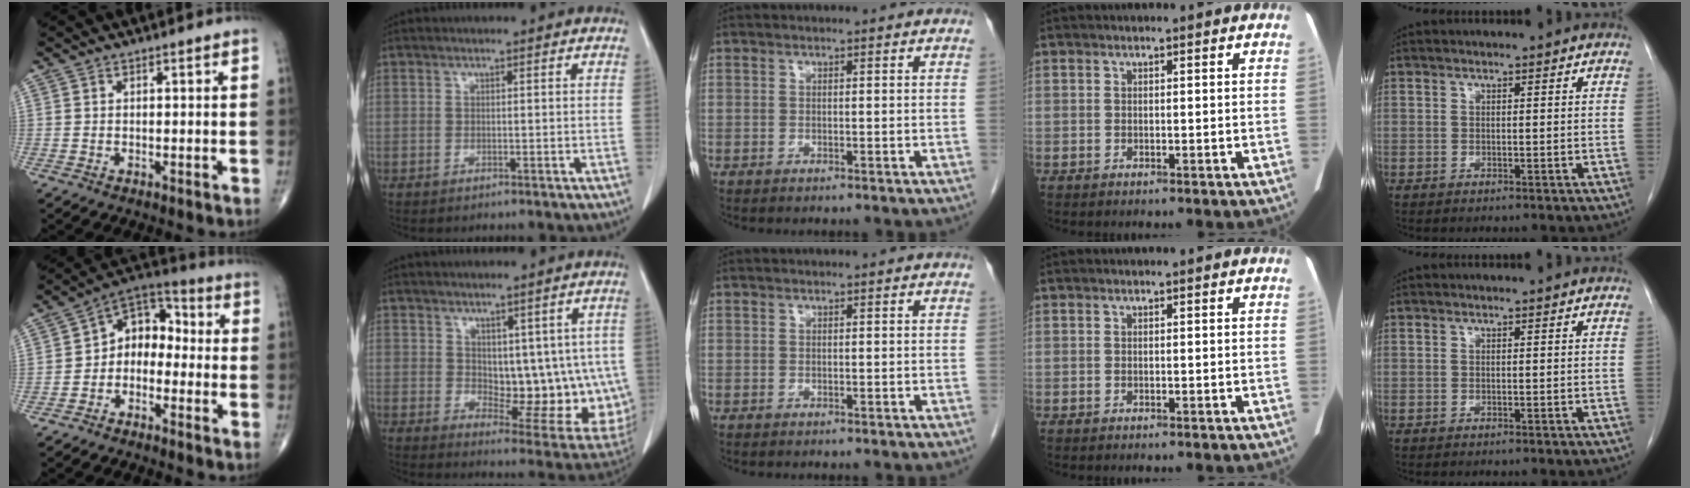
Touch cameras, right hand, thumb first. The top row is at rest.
{"thumb": {"total": 9.0, "force": [-1.7, 6.7, 5.8], "torque": [-0.058, 0.050, -0.050]}, "index": {"total": 13.1, "force": [1.6, 6.8, 11.1], "torque": [-0.130, -0.010, 0.042]}}